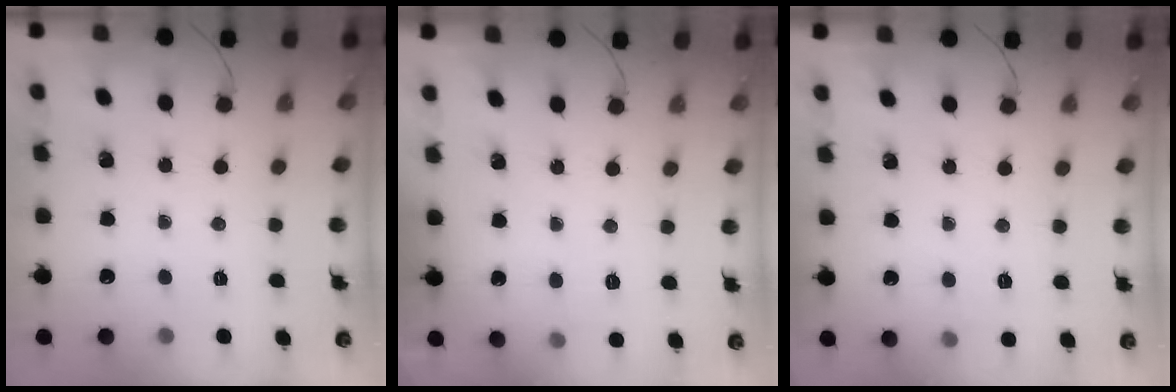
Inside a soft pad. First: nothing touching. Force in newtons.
{"total": 3.3, "press": 3.0, "slide": 1.4}
{"total": 4.3, "press": 4.1, "slide": 1.4}